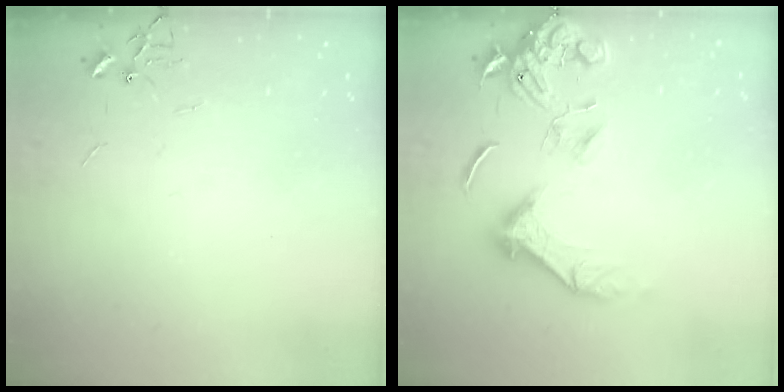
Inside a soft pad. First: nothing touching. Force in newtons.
{"total": 14.4, "press": 14.3, "slide": 1.6}